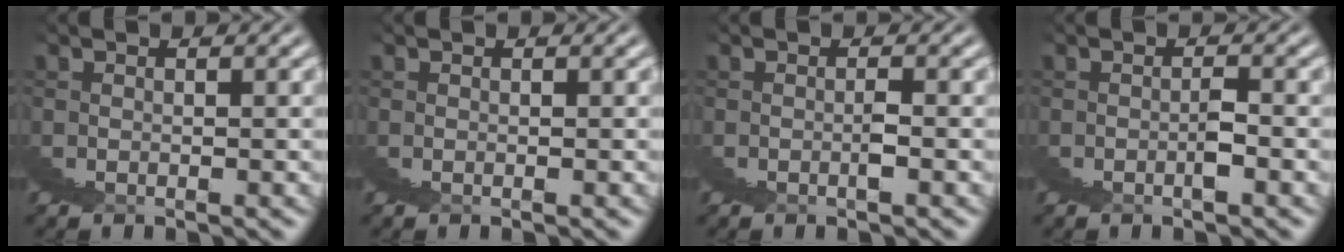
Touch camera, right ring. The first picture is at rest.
{"total": 0.0}
{"total": 0.6, "force": [-0.3, -0.5, -0.2], "torque": [0.002, 0.006, -0.007]}
{"total": 0.8, "force": [-0.5, -0.5, -0.4], "torque": [0.006, 0.005, -0.010]}